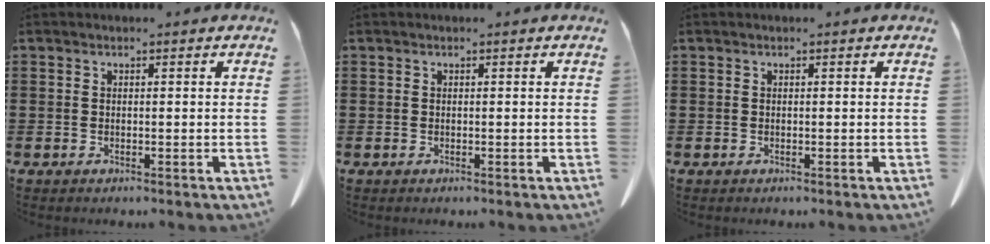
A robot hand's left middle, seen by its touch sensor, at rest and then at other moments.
{"total": 0.0}
{"total": 0.0}